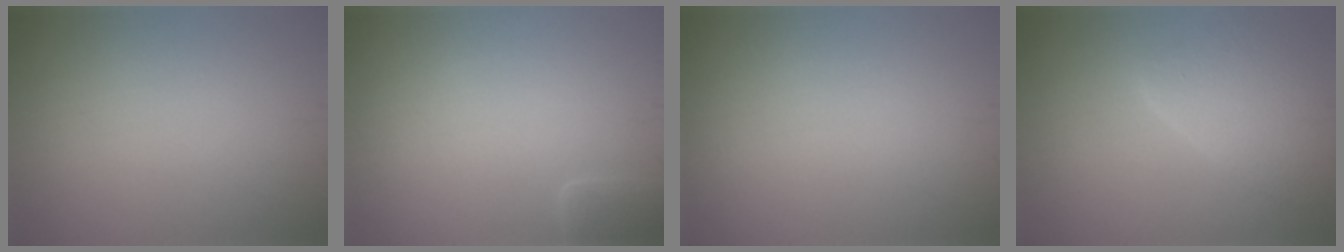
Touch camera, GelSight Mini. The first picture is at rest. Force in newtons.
{"total": 1.4, "press": 1.4, "slide": 0.1}
{"total": 0.0}
{"total": 4.8, "press": 4.8, "slide": 0.2}